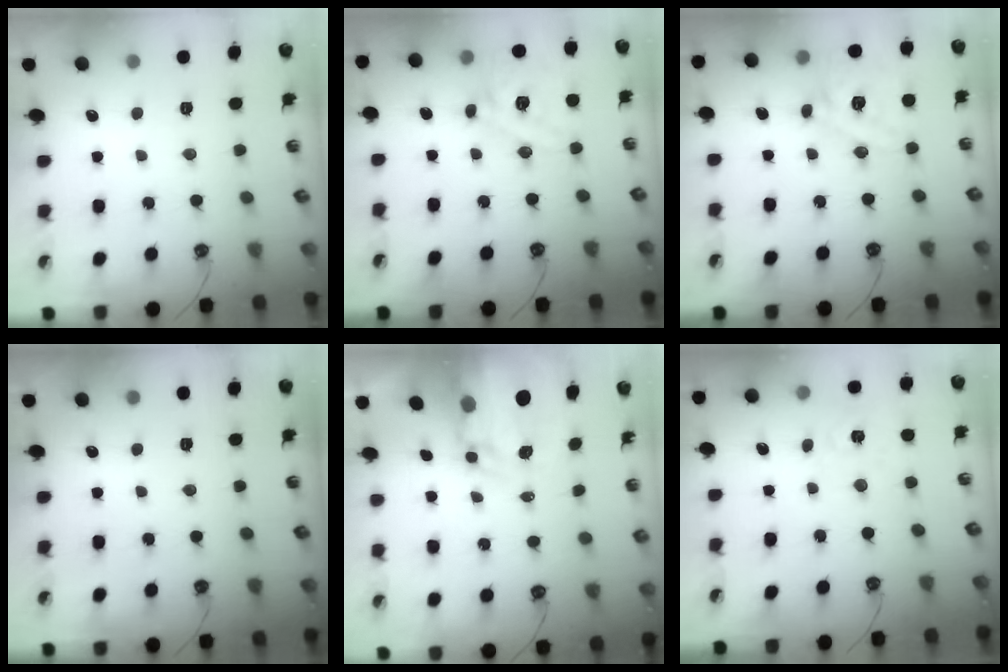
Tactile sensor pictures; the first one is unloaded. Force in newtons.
{"total": 16.0, "press": 15.8, "slide": 2.6}
{"total": 16.0, "press": 15.8, "slide": 2.6}
{"total": 0.0}
{"total": 7.0, "press": 7.0, "slide": 0.6}
{"total": 2.7, "press": 2.7, "slide": 0.3}